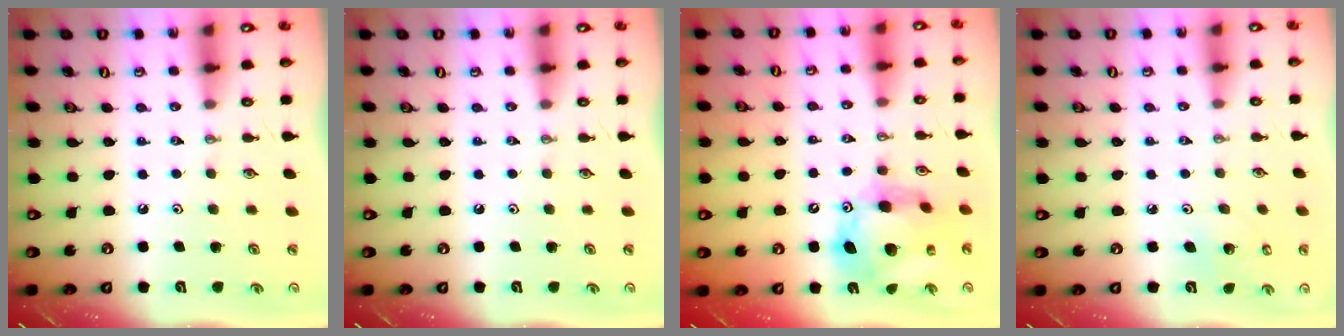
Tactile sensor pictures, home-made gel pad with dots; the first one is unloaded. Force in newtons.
{"total": 0.0}
{"total": 17.1, "press": 17.0, "slide": 1.7}
{"total": 3.8, "press": 3.8, "slide": 0.3}